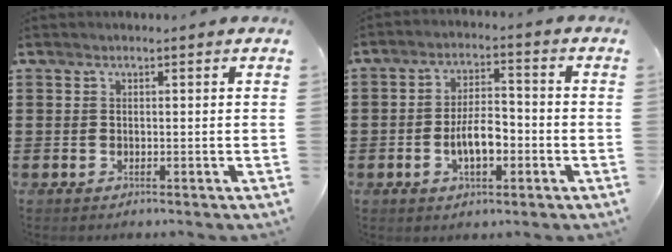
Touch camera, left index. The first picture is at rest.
{"total": 6.6, "force": [-1.8, 3.0, 5.6], "torque": [-0.102, 0.003, -0.039]}